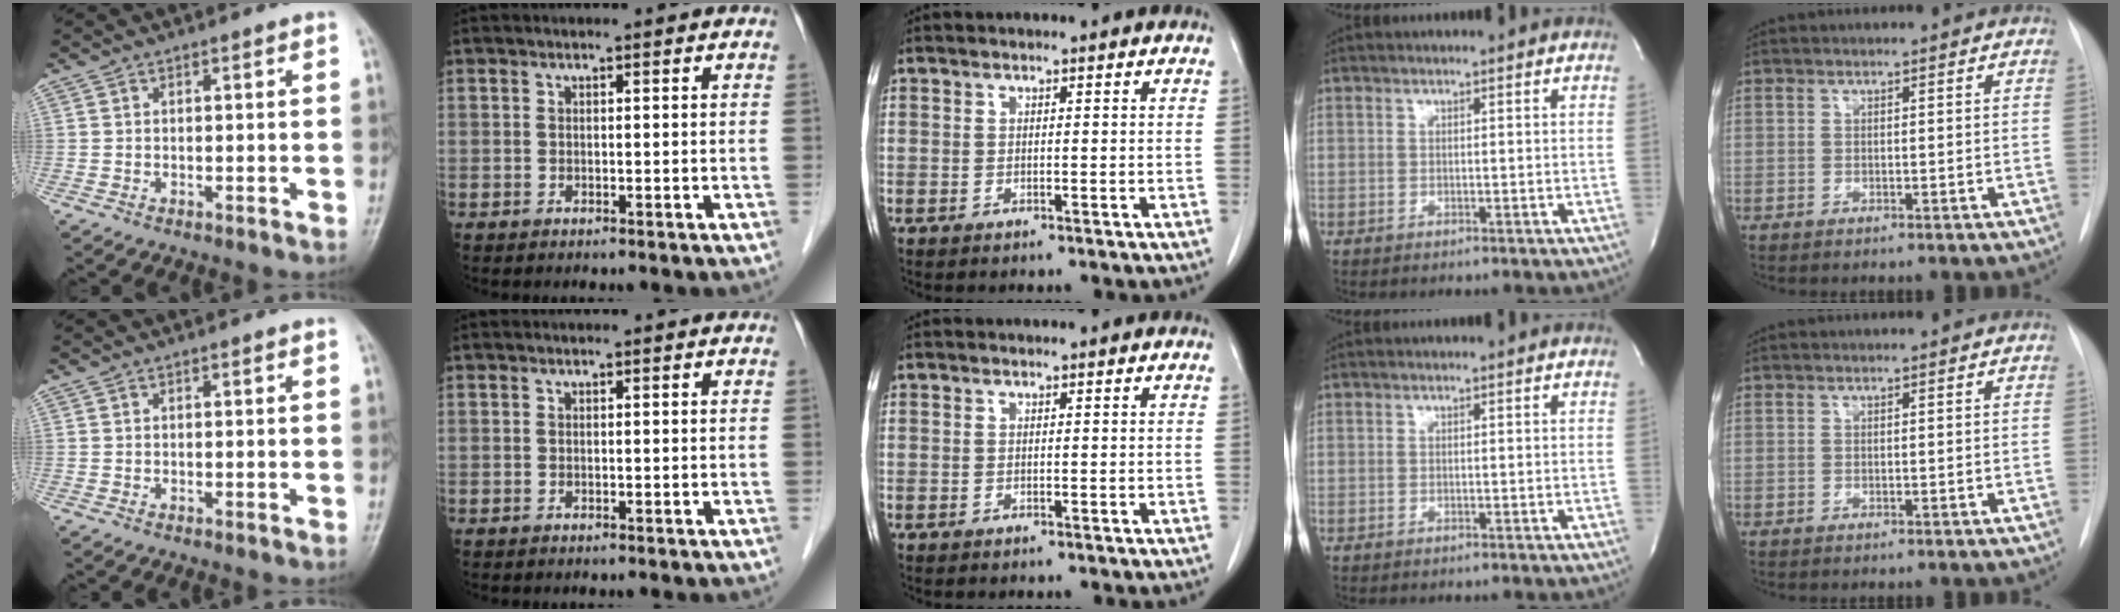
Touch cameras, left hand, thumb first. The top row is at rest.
{}